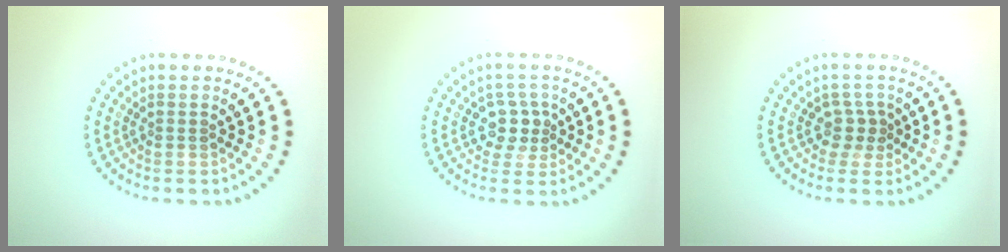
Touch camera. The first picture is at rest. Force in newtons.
{"total": 2.4, "press": 2.1, "slide": 1.2}
{"total": 1.8, "press": 1.3, "slide": 1.3}